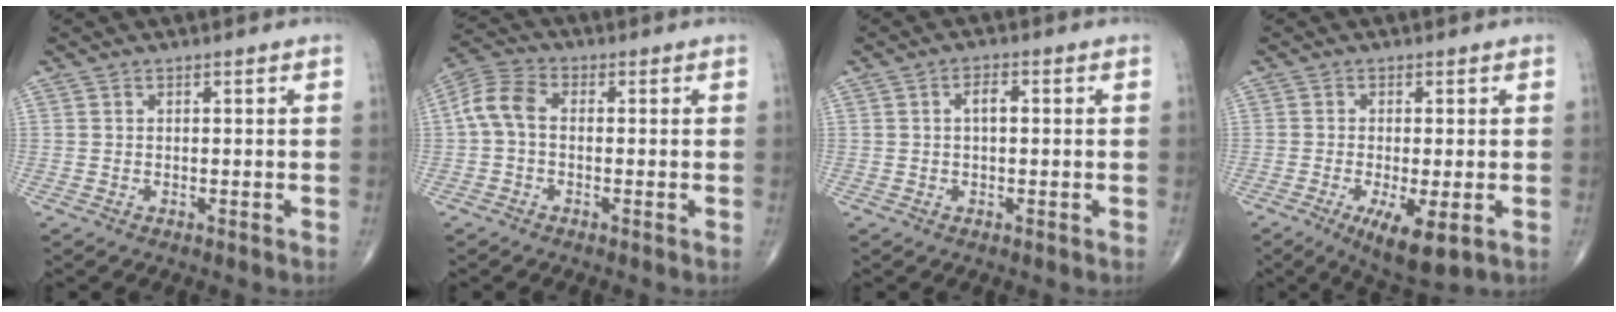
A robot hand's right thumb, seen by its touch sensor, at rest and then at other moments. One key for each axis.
{"total": 6.4, "fx": -0.2, "fy": 4.1, "fz": 4.9, "tx": -0.102, "ty": 0.021, "tz": -0.016}
{"total": 2.7, "fx": 0.3, "fy": 1.3, "fz": 2.3, "tx": -0.038, "ty": 0.008, "tz": 0.002}
{"total": 7.8, "fx": -2.8, "fy": 2.2, "fz": 7.0, "tx": -0.117, "ty": -0.019, "tz": -0.041}